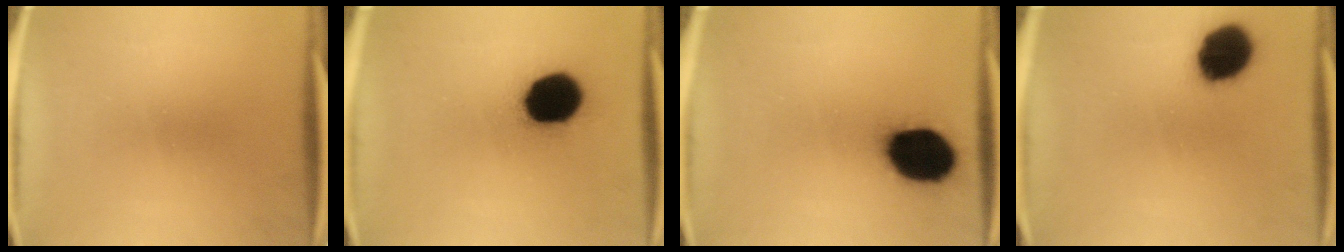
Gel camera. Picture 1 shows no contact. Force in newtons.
{"total": 18.0}
{"total": 18.4}
{"total": 11.9}